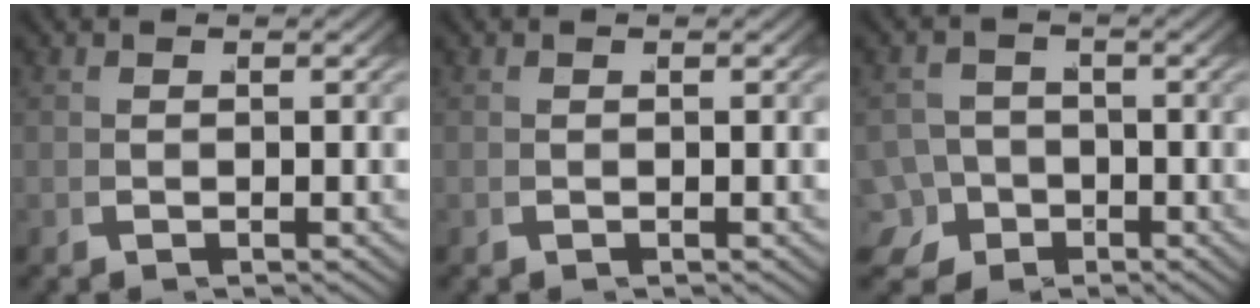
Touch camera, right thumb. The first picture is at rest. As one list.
[{"total": 0.0}, {"total": 4.9, "force": [-2.7, 3.8, 1.7], "torque": [-0.014, -0.021, -0.043]}]